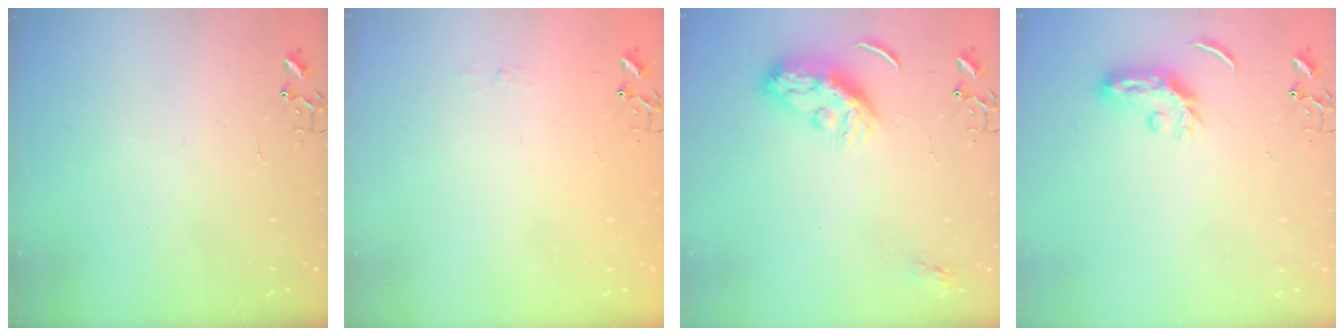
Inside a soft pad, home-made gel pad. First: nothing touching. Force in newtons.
{"total": 3.6, "press": 3.6, "slide": 0.4}
{"total": 8.8, "press": 8.8, "slide": 0.5}
{"total": 5.6, "press": 5.6, "slide": 0.5}